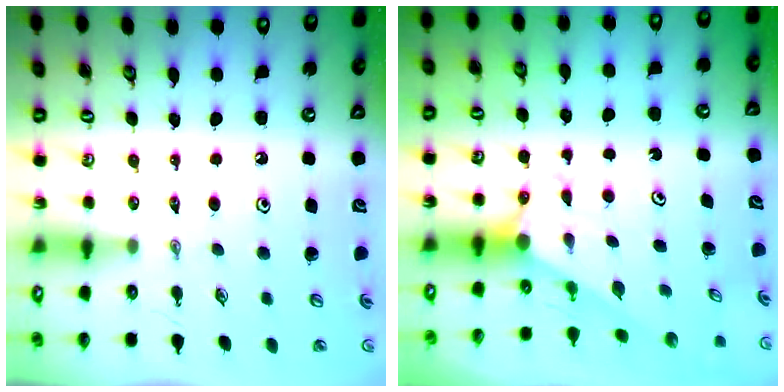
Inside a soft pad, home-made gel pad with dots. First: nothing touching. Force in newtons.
{"total": 2.7, "press": 2.7, "slide": 0.0}